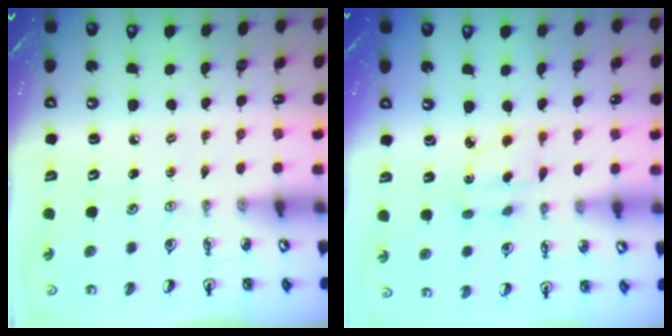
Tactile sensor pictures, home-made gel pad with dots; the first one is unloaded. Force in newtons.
{"total": 2.9, "press": 2.8, "slide": 0.8}